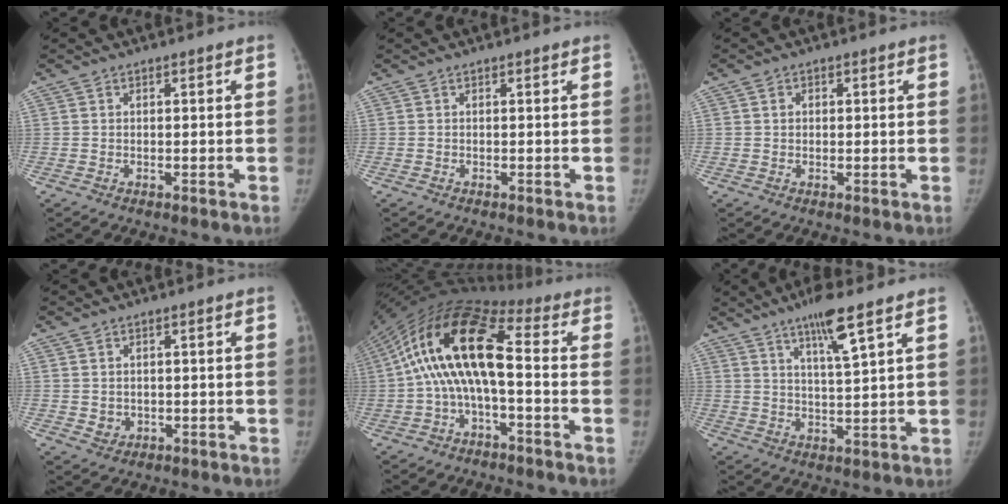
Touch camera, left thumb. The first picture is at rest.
{"total": 0.0}
{"total": 1.8, "force": [0.4, 1.6, 0.8], "torque": [-0.005, 0.001, 0.005]}
{"total": 2.7, "force": [-0.1, 2.4, 1.1], "torque": [-0.007, 0.001, 0.008]}
{"total": 17.4, "force": [-0.8, 7.5, 15.7], "torque": [-0.298, 0.057, -0.025]}
{"total": 8.2, "force": [5.0, 0.6, 6.5], "torque": [-0.115, -0.030, 0.090]}